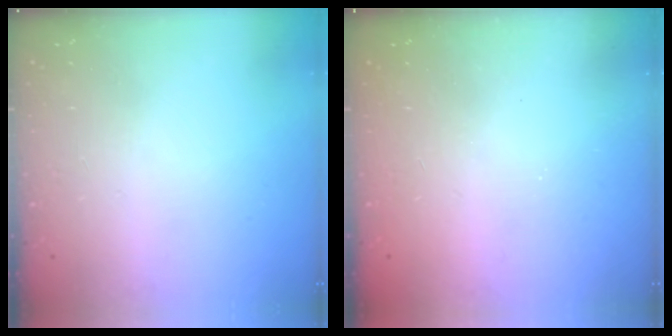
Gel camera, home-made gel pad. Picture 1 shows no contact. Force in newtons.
{"total": 2.3, "press": 2.2, "slide": 0.7}